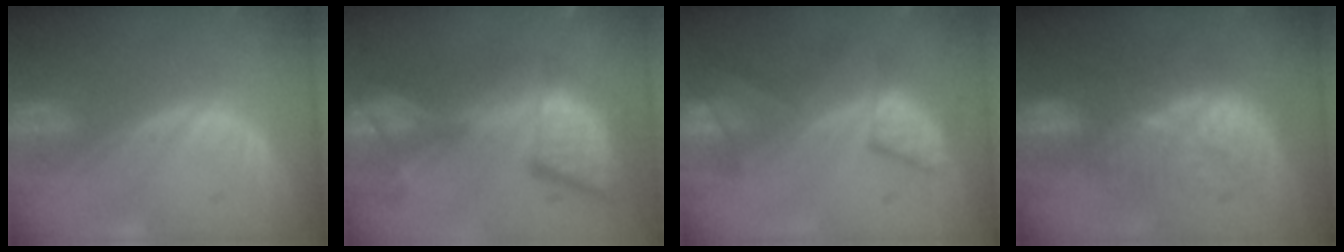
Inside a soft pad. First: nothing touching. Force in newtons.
{"total": 13.1, "press": 11.3, "slide": 6.6}
{"total": 8.1, "press": 7.6, "slide": 2.7}
{"total": 9.2, "press": 9.0, "slide": 2.1}